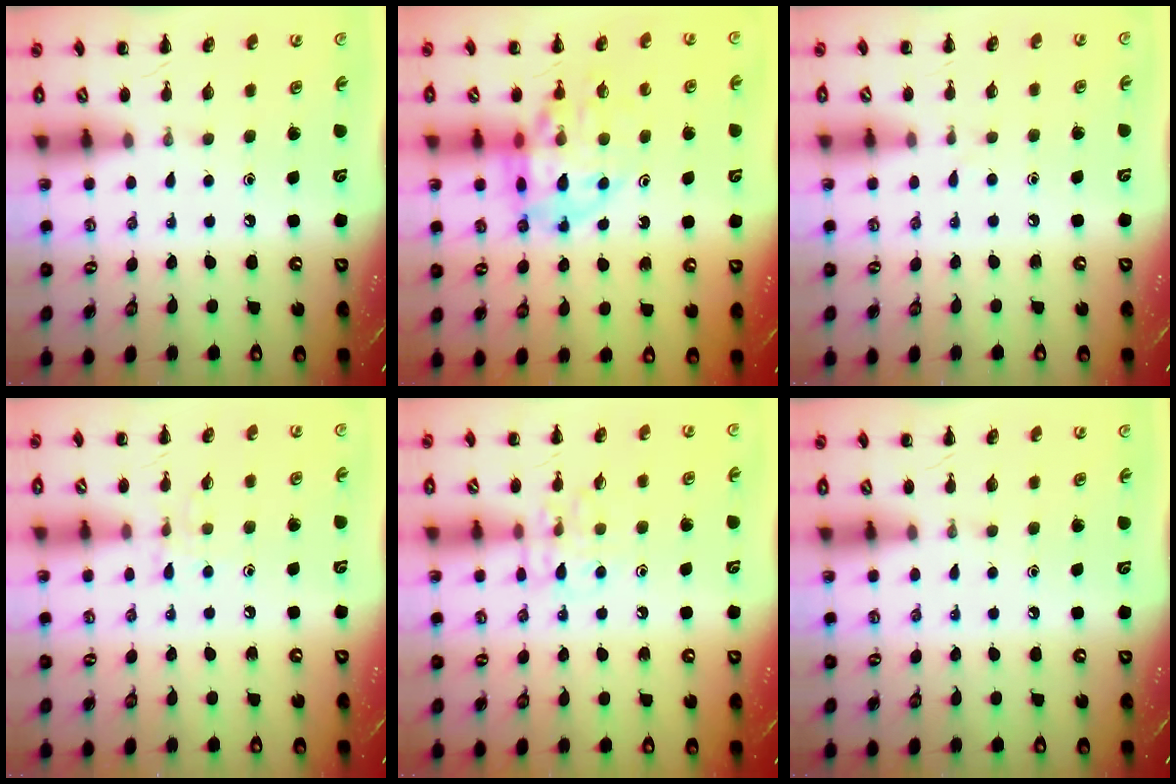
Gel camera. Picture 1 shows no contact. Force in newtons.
{"total": 14.7, "press": 14.3, "slide": 3.6}
{"total": 2.8, "press": 2.6, "slide": 1.0}
{"total": 5.3, "press": 5.2, "slide": 1.1}
{"total": 9.1, "press": 9.1, "slide": 0.7}
{"total": 0.0}